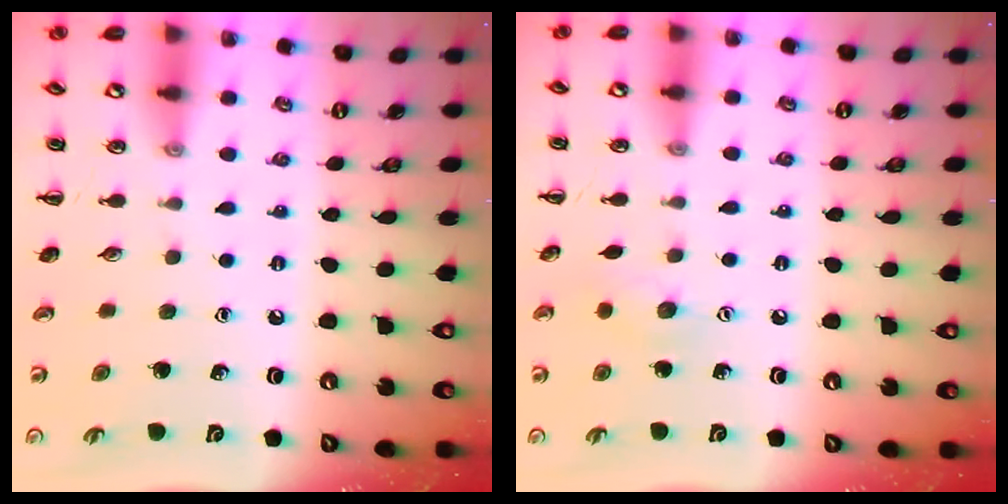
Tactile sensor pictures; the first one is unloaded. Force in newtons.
{"total": 6.9, "press": 6.7, "slide": 1.7}